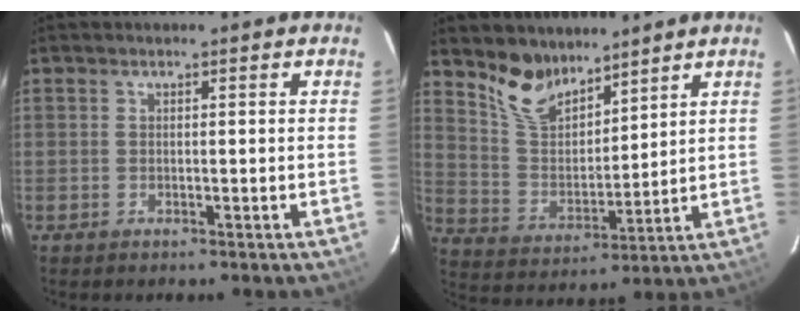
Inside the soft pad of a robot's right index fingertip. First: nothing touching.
{"total": 10.1, "force": [8.2, 4.5, 3.9], "torque": [-0.079, 0.005, 0.165]}